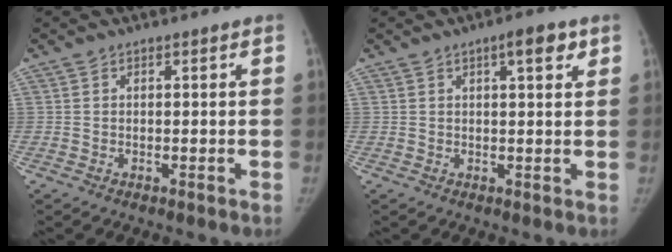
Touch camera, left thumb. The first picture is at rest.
{"total": 4.4, "force": [2.2, 1.3, 3.6], "torque": [-0.041, -0.005, 0.028]}